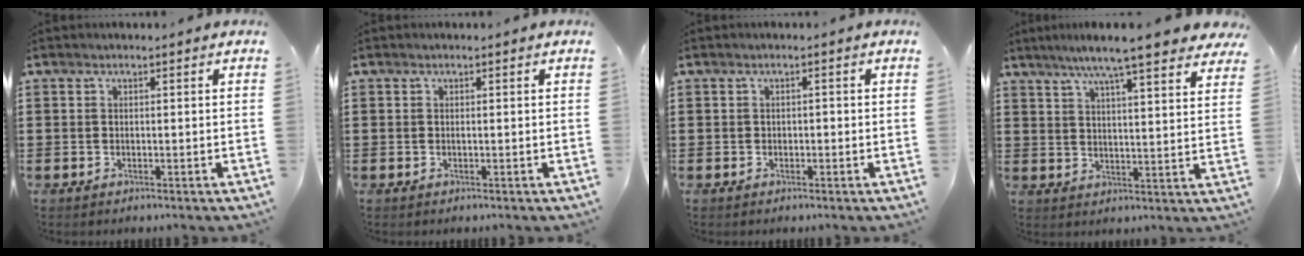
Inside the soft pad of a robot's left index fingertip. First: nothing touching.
{"total": 0.0}
{"total": 0.5, "force": [-0.2, 0.4, 0.3], "torque": [-0.008, 0.000, -0.004]}
{"total": 8.3, "force": [7.0, 0.1, 4.5], "torque": [-0.101, -0.024, 0.119]}